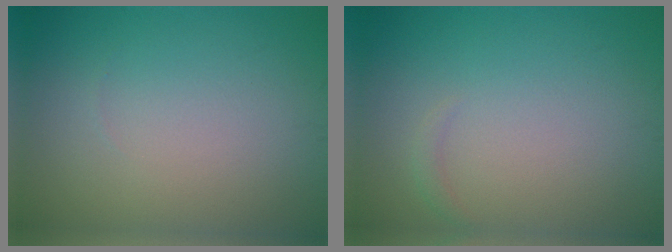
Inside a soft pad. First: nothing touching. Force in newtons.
{"total": 0.7, "press": 0.7, "slide": 0.2}